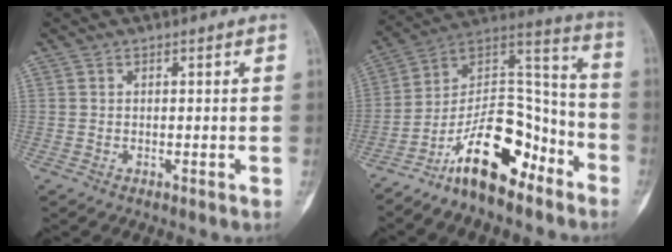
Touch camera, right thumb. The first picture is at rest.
{"total": 17.3, "force": [-11.0, 7.5, 11.2], "torque": [-0.160, 0.109, -0.196]}